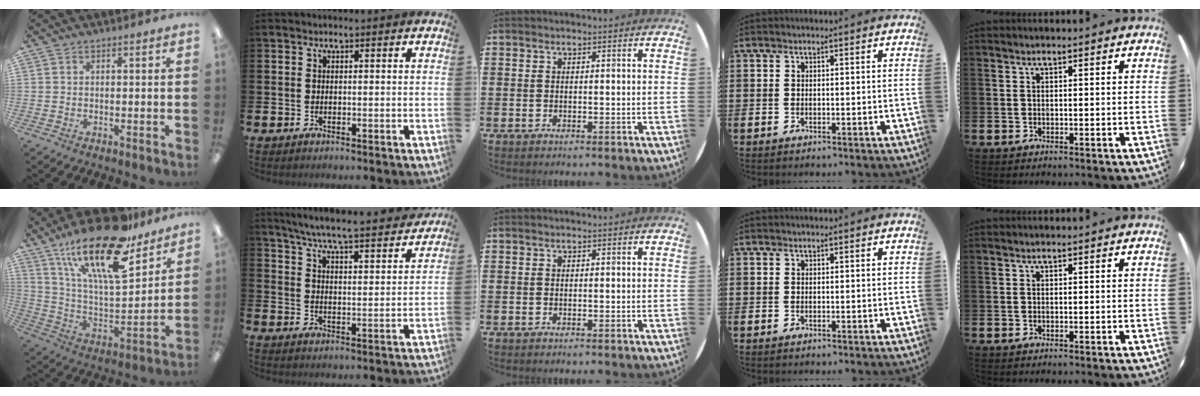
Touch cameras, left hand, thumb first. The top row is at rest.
{"thumb": {"total": 24.7, "force": [17.2, 7.8, 16.0], "torque": [-0.271, -0.105, 0.289]}, "index": {"total": 6.7, "force": [6.3, 0.0, 2.2], "torque": [-0.061, -0.050, 0.106]}}